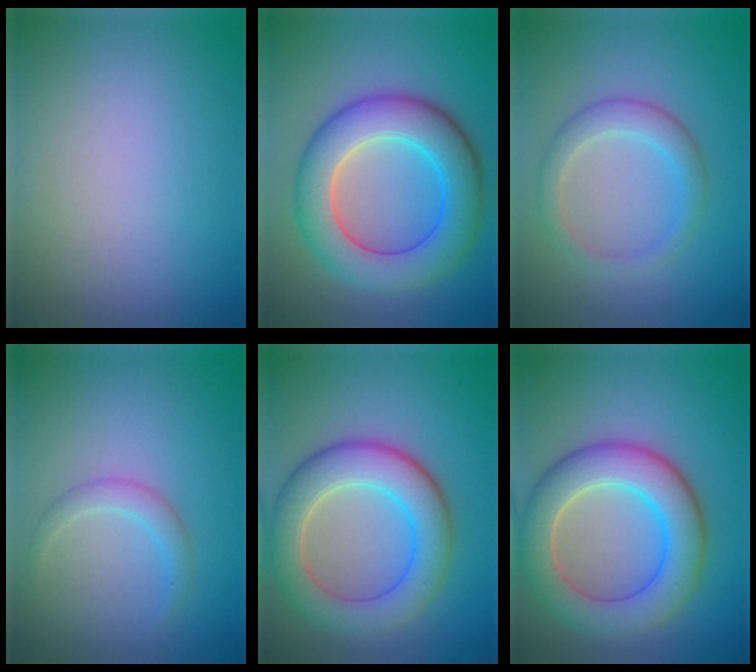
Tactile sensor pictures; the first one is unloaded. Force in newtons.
{"total": 8.4, "press": 8.4, "slide": 0.5}
{"total": 2.8, "press": 2.8, "slide": 0.2}
{"total": 1.7, "press": 1.7, "slide": 0.2}
{"total": 7.2, "press": 7.2, "slide": 0.5}
{"total": 7.6, "press": 7.6, "slide": 0.4}